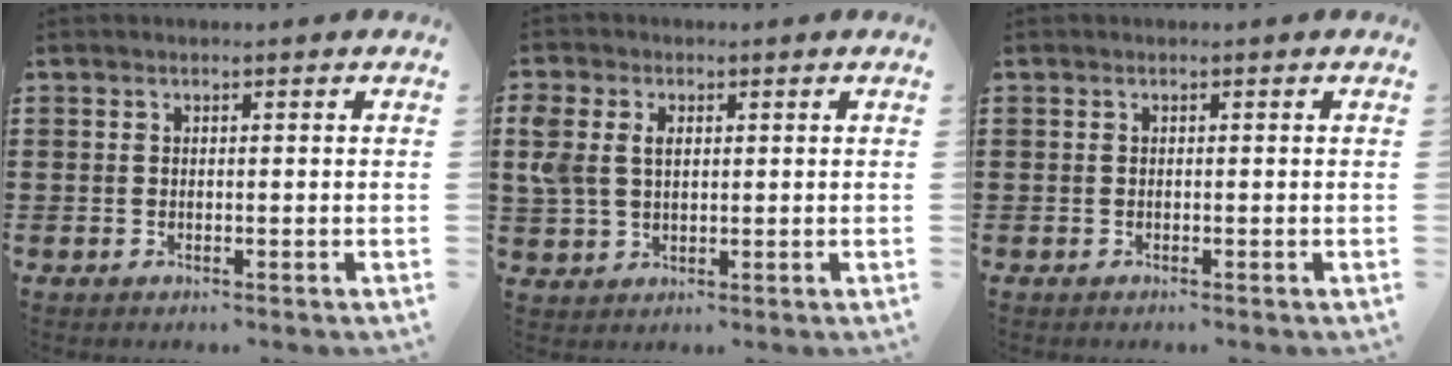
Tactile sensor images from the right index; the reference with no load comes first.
{"total": 4.3, "force": [1.3, 3.1, 2.8], "torque": [-0.080, 0.007, 0.017]}
{"total": 0.0}